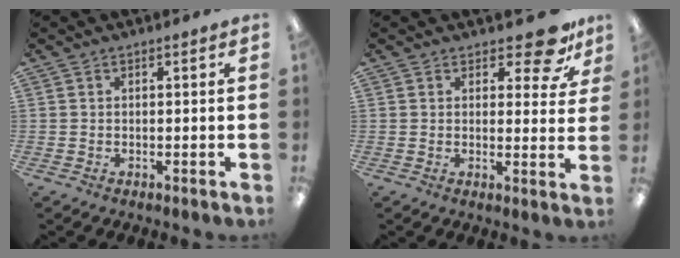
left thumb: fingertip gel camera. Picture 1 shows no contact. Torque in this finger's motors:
{"motor_torque": [0.66, 0.74, 0.75, -0.41, 0.00]}